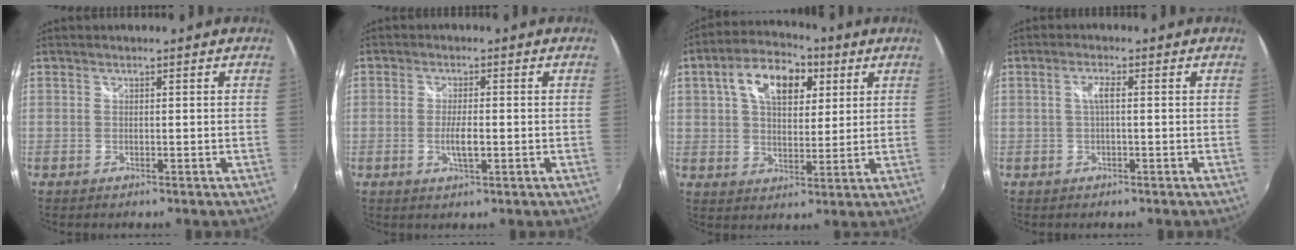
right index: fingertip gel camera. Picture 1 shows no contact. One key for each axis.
{"total": 3.7, "fx": -0.9, "fy": 0.9, "fz": 3.5, "tx": -0.068, "ty": -0.005, "tz": -0.016}
{"total": 12.8, "fx": 4.9, "fy": 7.4, "fz": 9.3, "tx": -0.163, "ty": 0.031, "tz": 0.077}
{"total": 2.2, "fx": 0.0, "fy": 0.3, "fz": 2.2, "tx": -0.043, "ty": 0.003, "tz": 0.000}